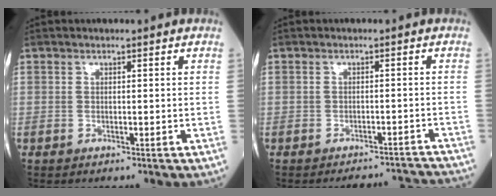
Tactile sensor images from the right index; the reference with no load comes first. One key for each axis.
{"total": 7.8, "fx": -7.8, "fy": 0.3, "fz": -0.1, "tx": 0.012, "ty": 0.011, "tz": -0.088}